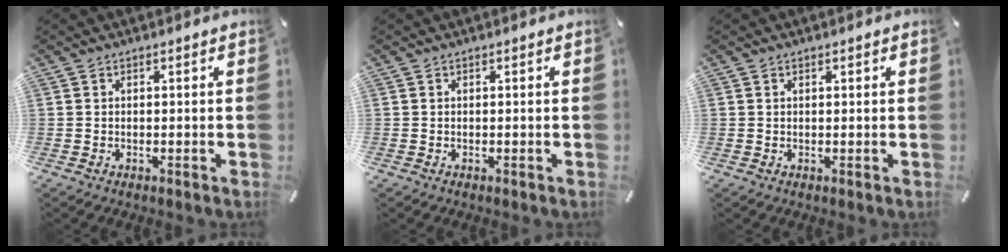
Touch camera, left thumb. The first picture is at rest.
{"total": 0.0}
{"total": 0.6, "force": [0.5, 0.2, 0.3], "torque": [-0.006, 0.001, 0.009]}